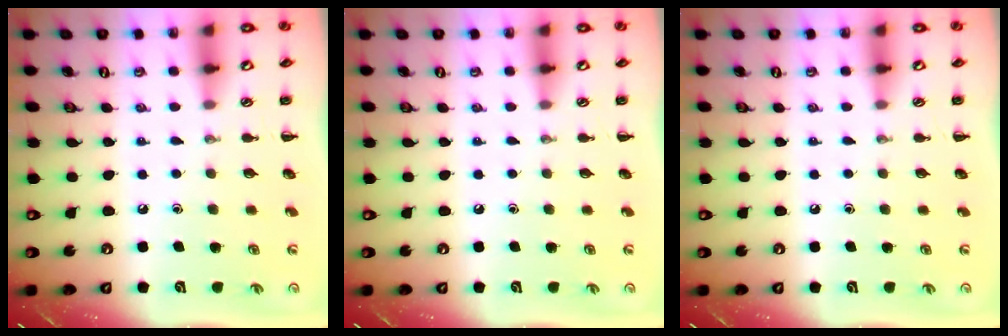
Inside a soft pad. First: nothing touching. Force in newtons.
{"total": 0.0}
{"total": 0.0}